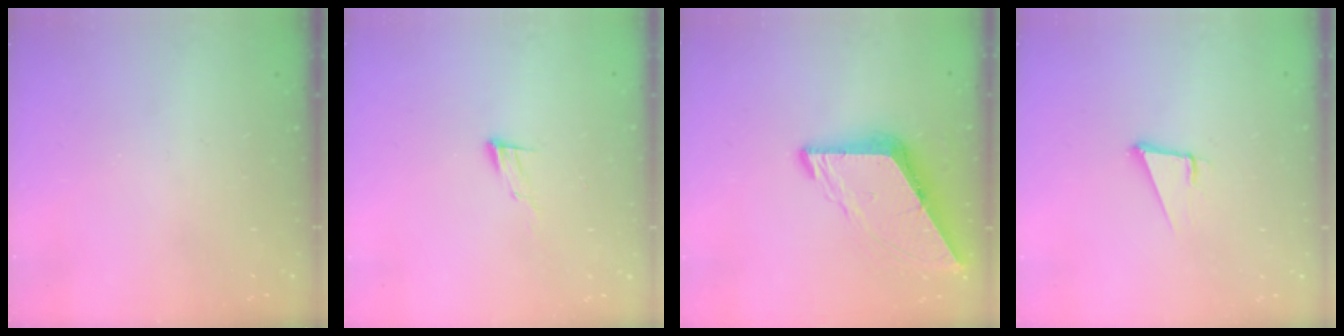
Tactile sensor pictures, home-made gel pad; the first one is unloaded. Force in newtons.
{"total": 6.2, "press": 6.2, "slide": 0.6}
{"total": 9.1, "press": 9.0, "slide": 1.1}
{"total": 4.8, "press": 3.6, "slide": 3.1}